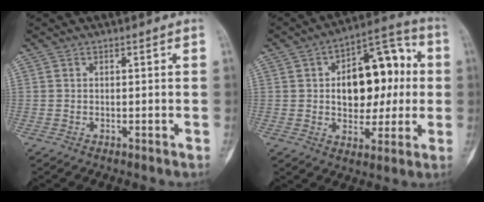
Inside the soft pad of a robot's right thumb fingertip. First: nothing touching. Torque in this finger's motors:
{"motor_torque": [1.73, 1.87, 0.79, -0.38, 0.40]}